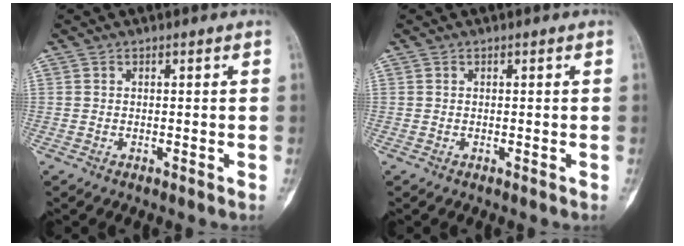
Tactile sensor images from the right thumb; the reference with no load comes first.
{"total": 0.0}